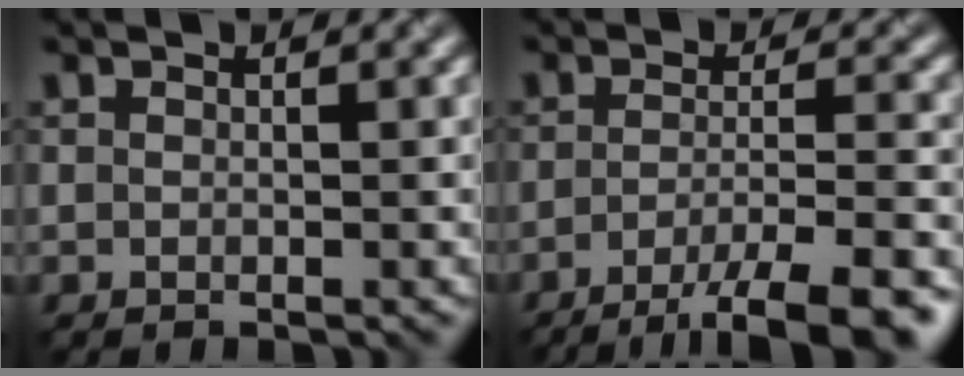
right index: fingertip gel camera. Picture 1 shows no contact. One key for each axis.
{"total": 8.8, "fx": -5.6, "fy": 1.9, "fz": 6.5, "tx": -0.085, "ty": 0.004, "tz": -0.082}